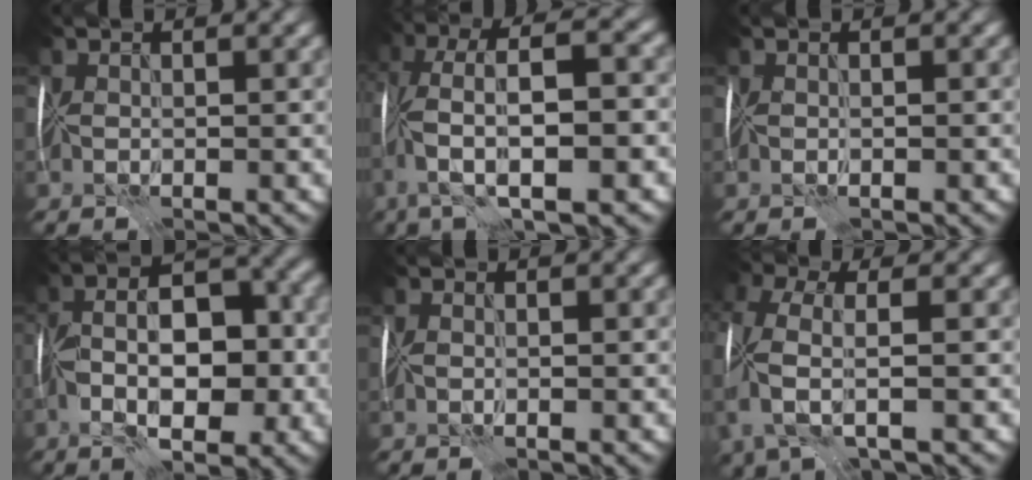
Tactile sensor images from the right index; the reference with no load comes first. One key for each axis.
{"total": 8.5, "fx": -1.0, "fy": 2.7, "fz": 8.0, "tx": -0.148, "ty": 0.025, "tz": -0.022}
{"total": 0.0}
{"total": 8.6, "fx": -2.2, "fy": 3.5, "fz": 7.5, "tx": -0.114, "ty": 0.017, "tz": -0.040}
{"total": 0.9, "fx": 0.5, "fy": 0.4, "fz": 0.6, "tx": -0.007, "ty": 0.009, "tz": 0.002}
{"total": 4.1, "fx": -0.4, "fy": 1.5, "fz": 3.8, "tx": -0.095, "ty": 0.005, "tz": -0.018}